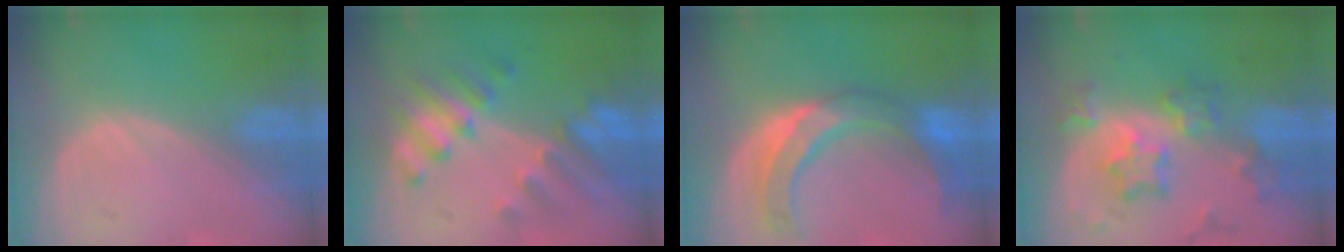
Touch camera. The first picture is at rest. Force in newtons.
{"total": 7.5, "press": 7.5, "slide": 0.5}
{"total": 9.0, "press": 8.8, "slide": 1.8}
{"total": 8.7, "press": 7.6, "slide": 4.2}